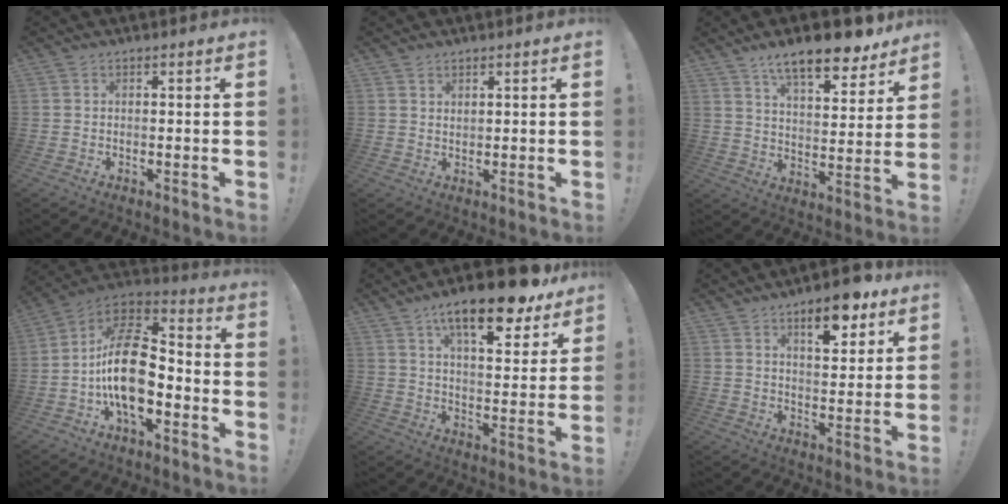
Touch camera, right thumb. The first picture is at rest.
{"total": 1.5, "force": [1.2, 0.5, 0.6], "torque": [-0.001, -0.006, 0.021]}
{"total": 14.4, "force": [10.3, 4.3, 9.1], "torque": [-0.136, -0.072, 0.171]}
{"total": 19.7, "force": [-2.8, 11.1, 16.0], "torque": [-0.303, 0.027, -0.042]}
{"total": 17.4, "force": [11.0, 4.8, 12.5], "torque": [-0.196, -0.065, 0.177]}
{"total": 10.7, "force": [6.5, 4.1, 7.4], "torque": [-0.090, -0.033, 0.108]}